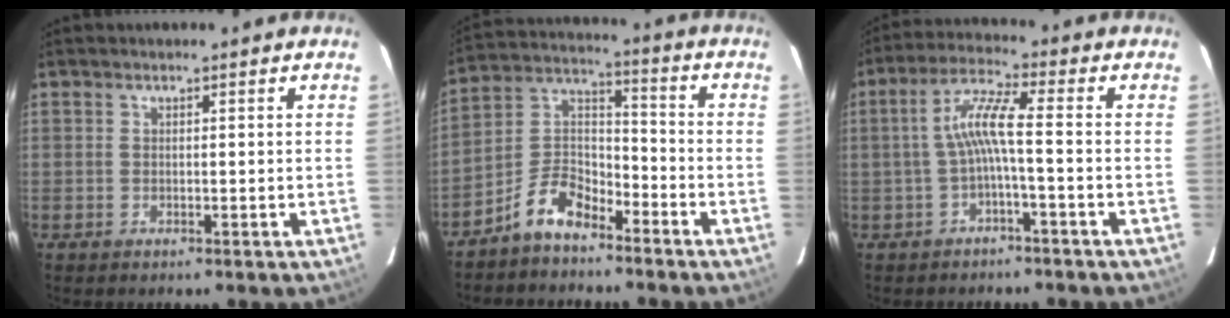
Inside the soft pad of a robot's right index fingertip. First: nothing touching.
{"total": 9.1, "force": [-6.6, 4.2, 4.7], "torque": [-0.106, 0.033, -0.129]}
{"total": 6.1, "force": [-1.6, 0.0, 5.9], "torque": [-0.135, 0.015, -0.028]}